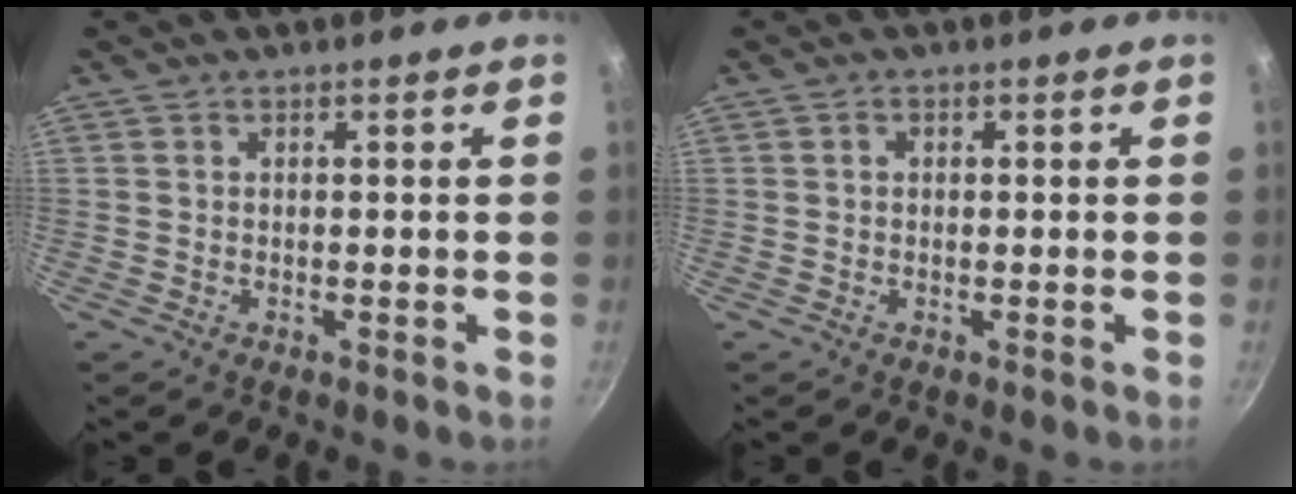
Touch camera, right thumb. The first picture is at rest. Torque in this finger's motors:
{"motor_torque": [-0.28, 0.01, 0.08, 0.01, -0.03]}